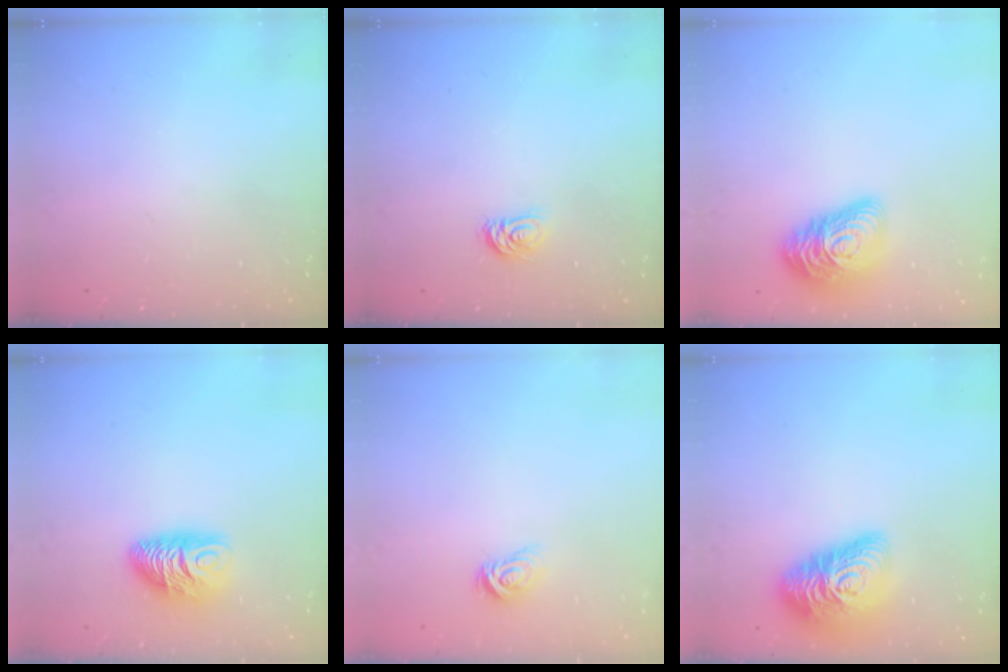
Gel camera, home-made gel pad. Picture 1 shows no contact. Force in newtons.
{"total": 3.6, "press": 3.6, "slide": 0.6}
{"total": 16.6, "press": 16.6, "slide": 0.9}
{"total": 9.0, "press": 9.0, "slide": 0.6}
{"total": 3.6, "press": 3.6, "slide": 0.5}
{"total": 19.5, "press": 19.5, "slide": 1.0}